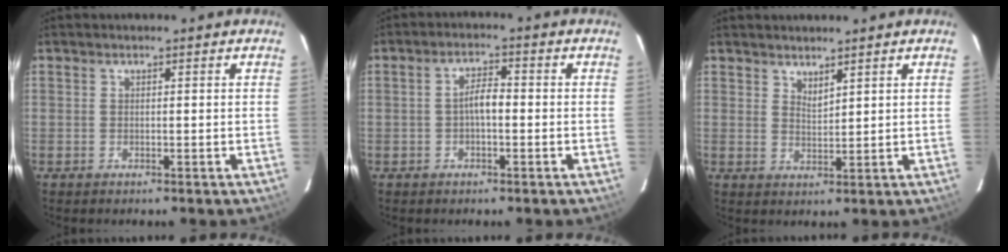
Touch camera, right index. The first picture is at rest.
{"total": 3.4, "force": [-0.7, 1.3, 3.1], "torque": [-0.059, 0.011, -0.010]}
{"total": 2.5, "force": [2.2, 0.6, 1.1], "torque": [-0.017, 0.000, 0.039]}